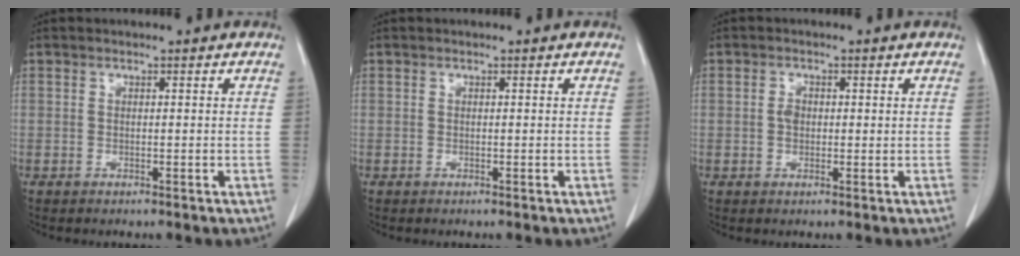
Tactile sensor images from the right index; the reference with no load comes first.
{"total": 0.0}
{"total": 1.9, "force": [0.2, 1.3, 1.4], "torque": [-0.026, 0.002, 0.003]}